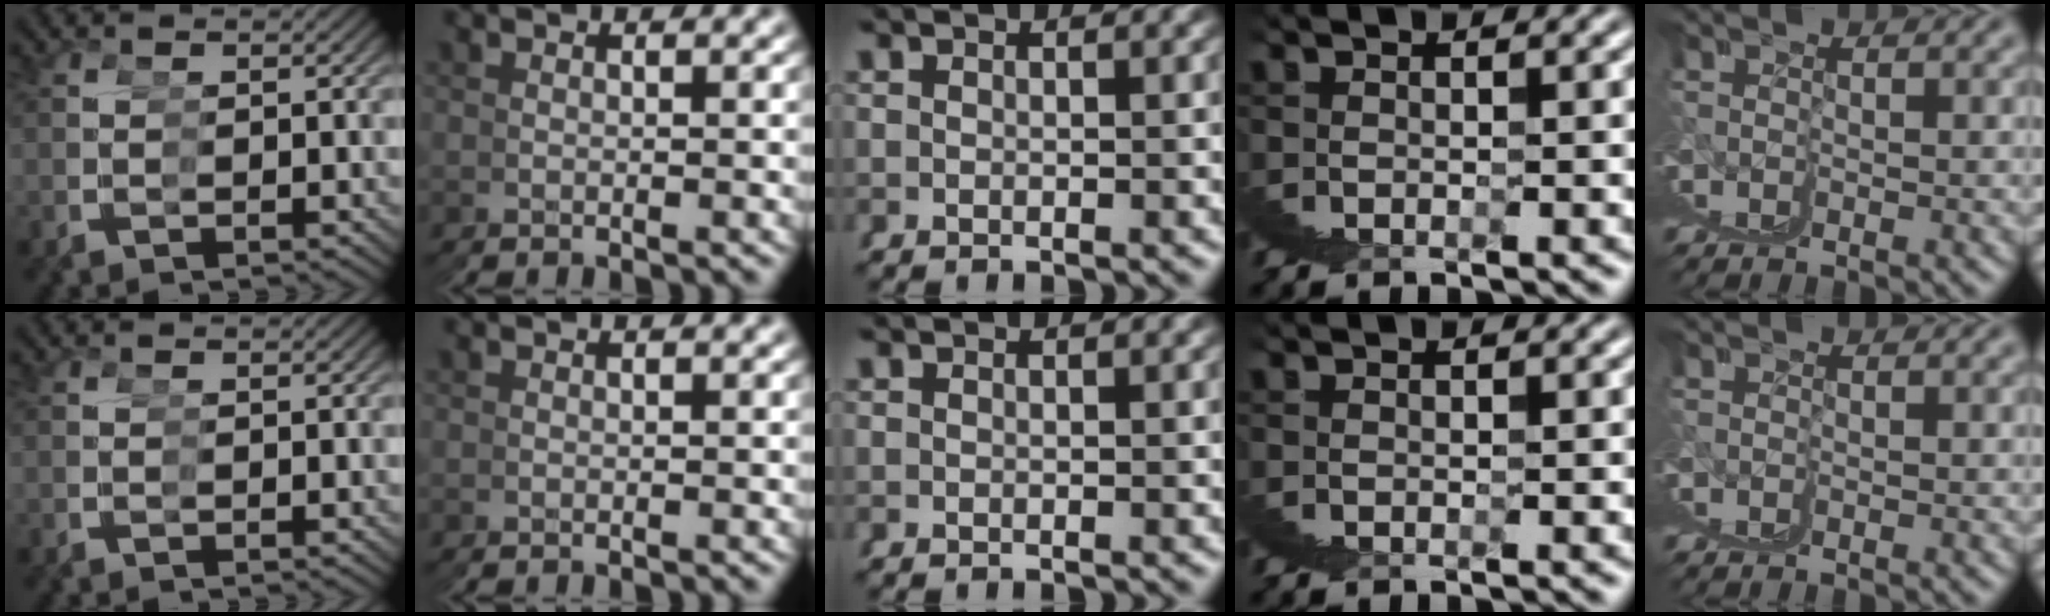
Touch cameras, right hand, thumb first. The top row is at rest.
{}